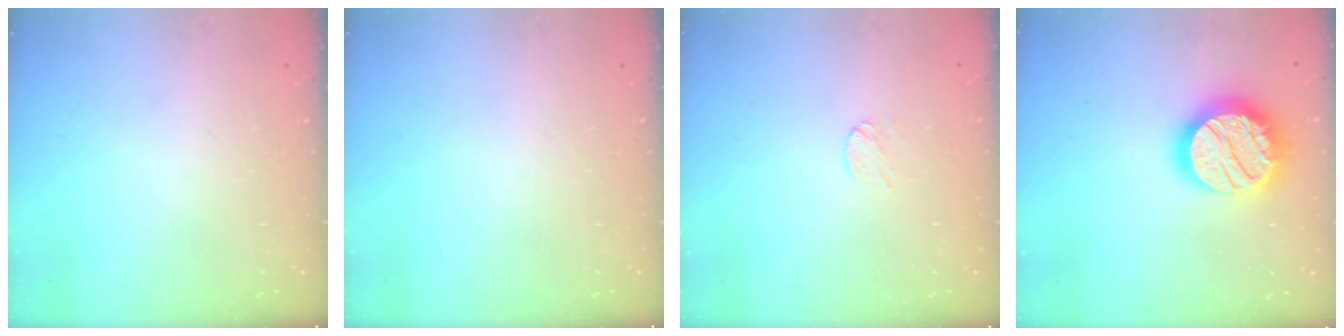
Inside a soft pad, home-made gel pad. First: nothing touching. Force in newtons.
{"total": 0.0}
{"total": 3.0, "press": 3.0, "slide": 0.2}
{"total": 22.2, "press": 22.2, "slide": 1.4}